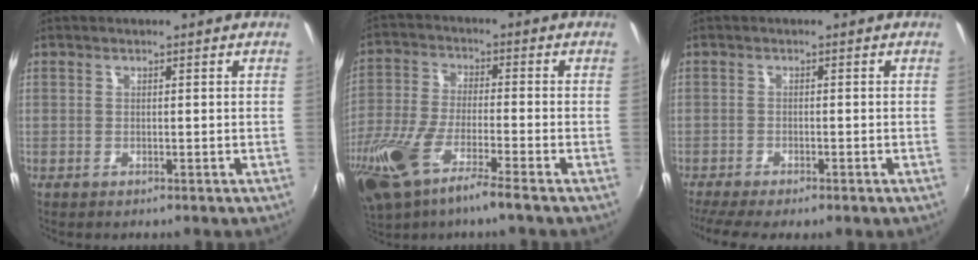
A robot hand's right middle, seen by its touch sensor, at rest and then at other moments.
{"total": 15.6, "force": [-9.8, 2.7, 11.7], "torque": [-0.254, -0.049, -0.186]}
{"total": 6.1, "force": [-4.9, 0.8, 3.6], "torque": [-0.085, -0.030, -0.082]}